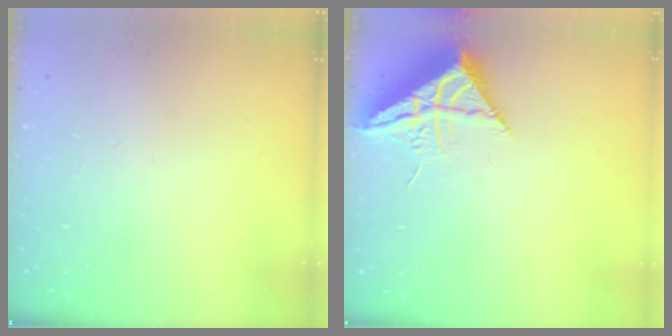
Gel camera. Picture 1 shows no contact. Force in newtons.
{"total": 10.4, "press": 10.3, "slide": 1.1}